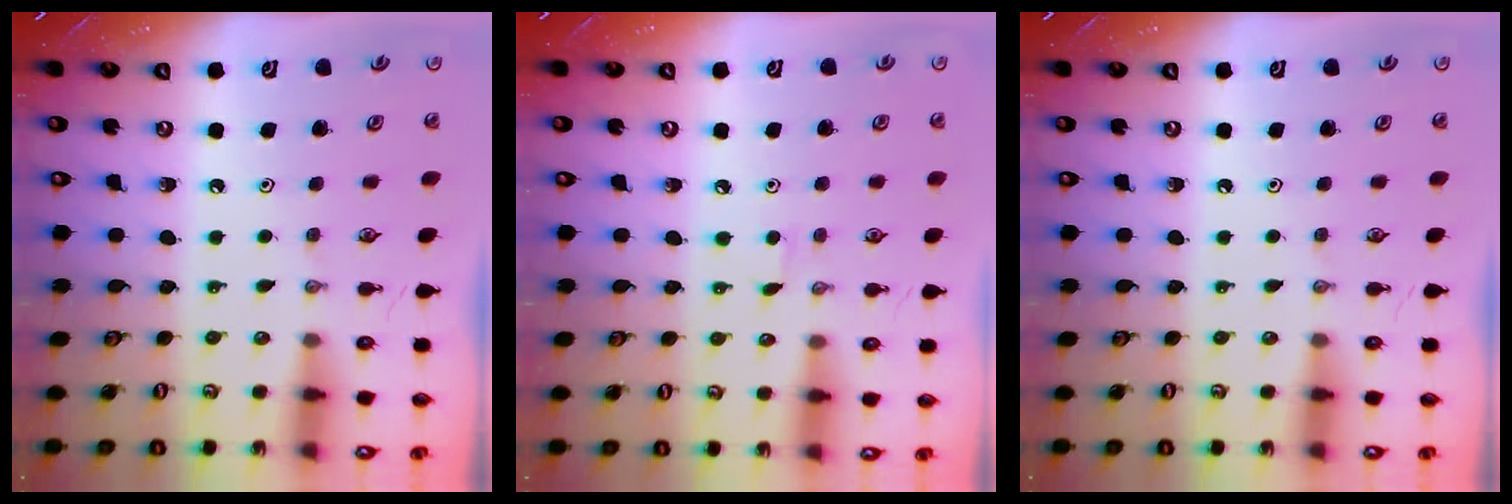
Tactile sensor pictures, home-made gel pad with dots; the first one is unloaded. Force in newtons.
{"total": 3.4, "press": 3.4, "slide": 0.4}
{"total": 0.0}